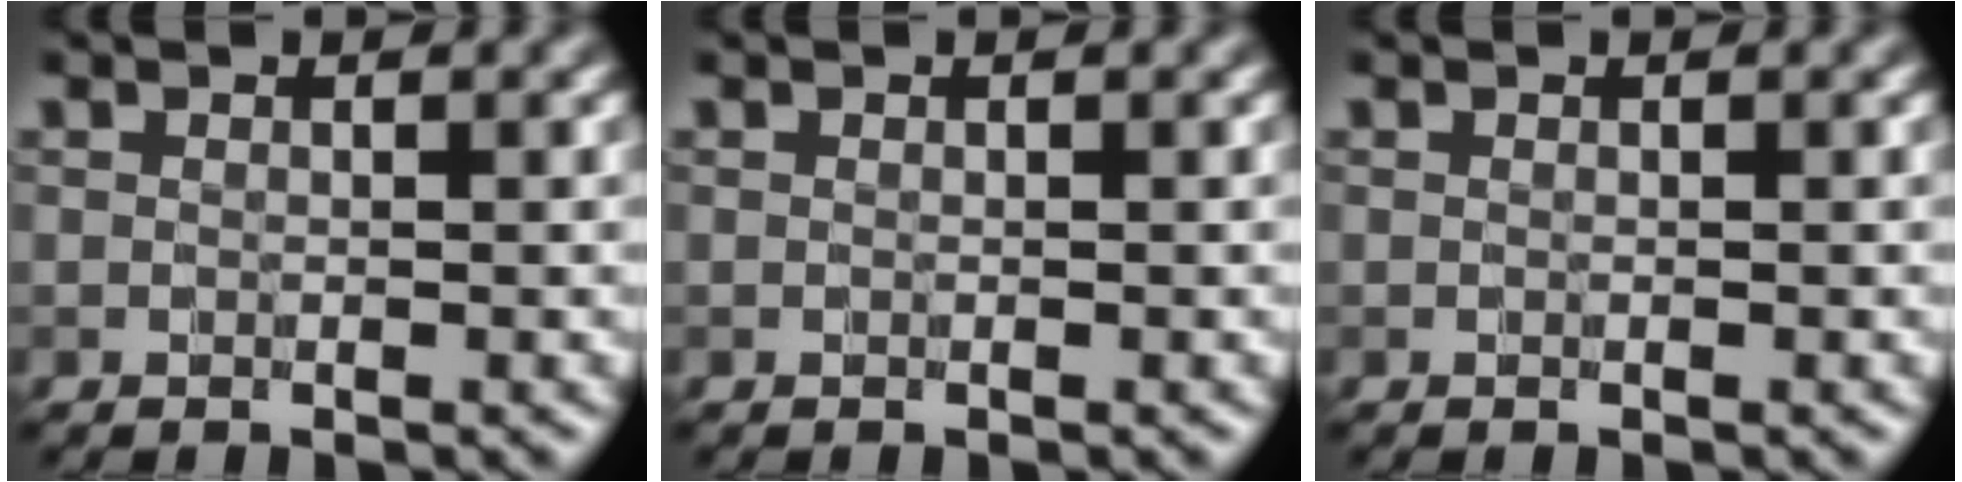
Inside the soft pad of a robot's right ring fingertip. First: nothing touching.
{"total": 0.0}
{"total": 0.0}